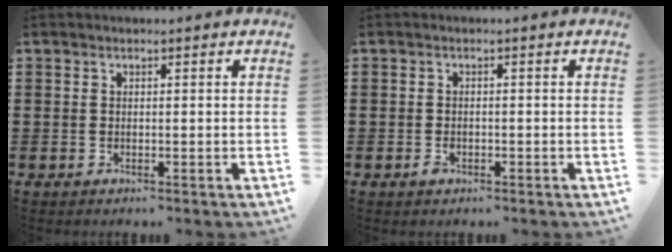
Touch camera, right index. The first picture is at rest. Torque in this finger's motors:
{"motor_torque": [1.06, 1.08, 0.07, 0.02]}